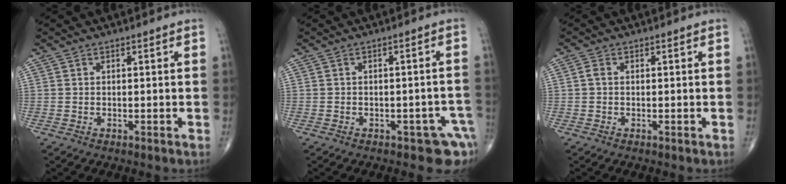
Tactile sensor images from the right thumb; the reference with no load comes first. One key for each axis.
{"total": 5.2, "fx": -3.1, "fy": 2.9, "fz": 3.0, "tx": -0.010, "ty": 0.024, "tz": -0.036}
{"total": 1.0, "fx": 0.0, "fy": 0.7, "fz": 0.7, "tx": -0.012, "ty": 0.001, "tz": -0.003}